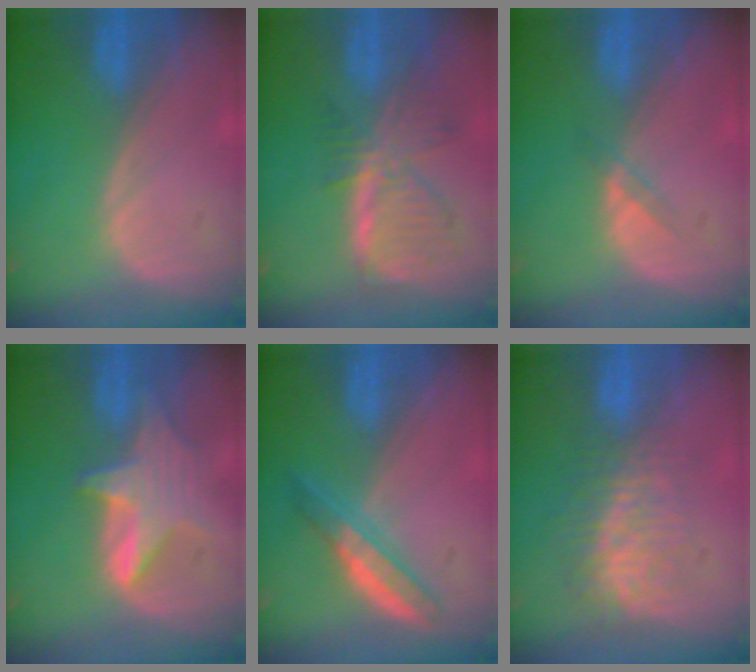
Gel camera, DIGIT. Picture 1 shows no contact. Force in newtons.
{"total": 7.8, "press": 7.0, "slide": 3.4}
{"total": 1.8, "press": 1.4, "slide": 1.0}
{"total": 6.3, "press": 6.2, "slide": 0.8}
{"total": 4.6, "press": 4.6, "slide": 0.1}
{"total": 8.8, "press": 7.4, "slide": 4.7}